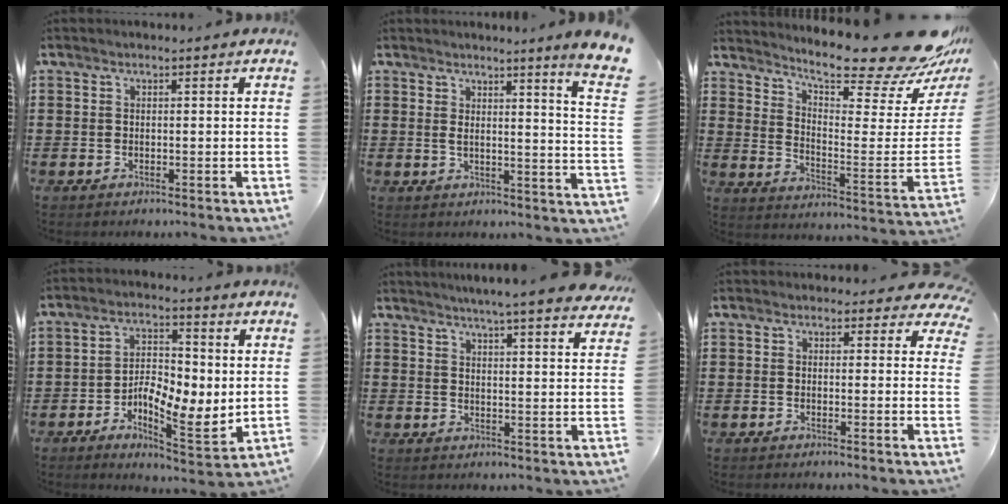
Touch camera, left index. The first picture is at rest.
{"total": 3.7, "force": [2.7, -1.1, 2.3], "torque": [-0.060, -0.028, 0.038]}
{"total": 13.5, "force": [11.5, 1.1, 6.9], "torque": [-0.120, -0.100, 0.189]}
{"total": 5.8, "force": [-0.7, 2.9, 5.0], "torque": [-0.087, -0.006, -0.018]}
{"total": 4.6, "force": [4.4, -0.5, 1.0], "torque": [-0.031, -0.028, 0.074]}
{"total": 2.2, "force": [2.0, 0.9, 0.3], "torque": [0.001, -0.007, 0.033]}